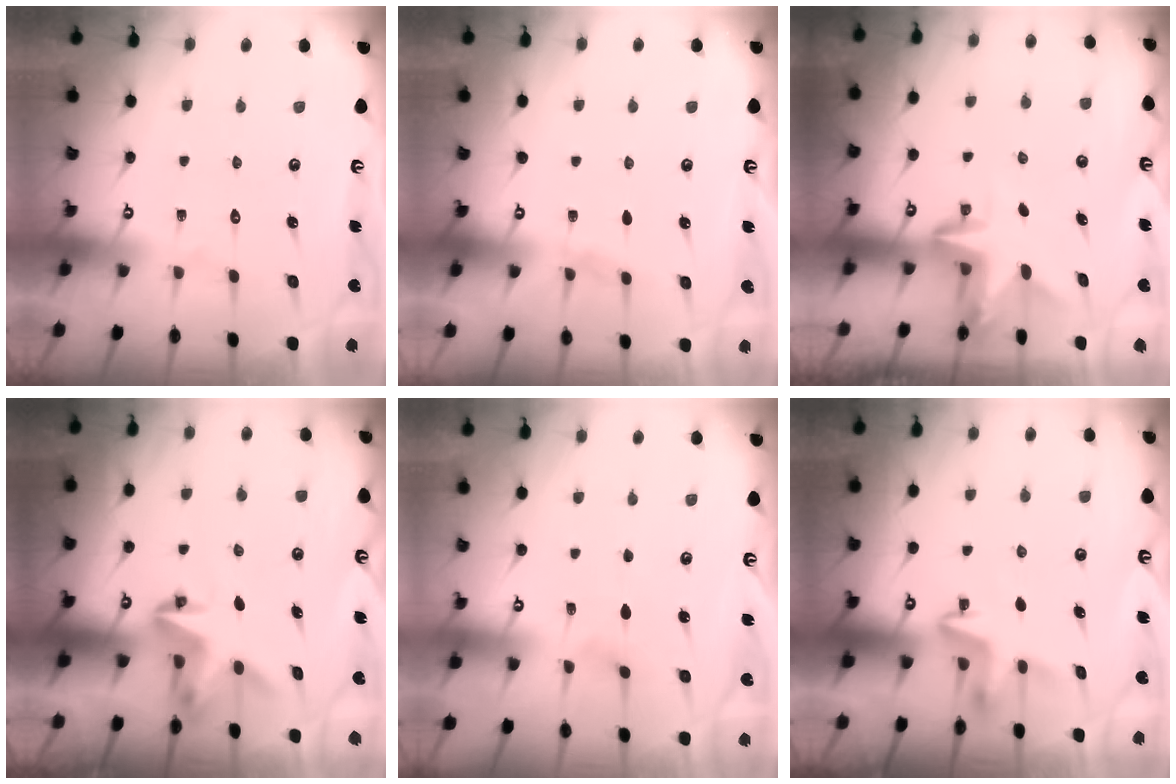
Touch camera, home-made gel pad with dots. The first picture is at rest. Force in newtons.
{"total": 1.5, "press": 1.4, "slide": 0.3}
{"total": 2.7, "press": 2.7, "slide": 0.1}
{"total": 5.9, "press": 5.8, "slide": 0.4}
{"total": 4.1, "press": 3.7, "slide": 1.7}
{"total": 4.3, "press": 4.3, "slide": 0.4}